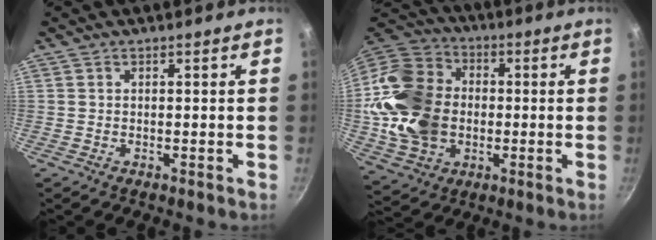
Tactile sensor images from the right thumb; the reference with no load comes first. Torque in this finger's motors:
{"motor_torque": [2.55, 2.46, 1.79, -0.58, 0.25]}